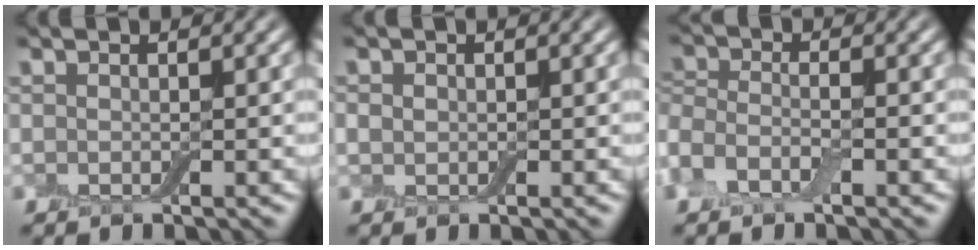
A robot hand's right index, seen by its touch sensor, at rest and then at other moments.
{"total": 0.9, "force": [0.0, 0.8, 0.2], "torque": [-0.004, 0.001, -0.004]}
{"total": 2.7, "force": [-1.3, 1.4, 1.9], "torque": [-0.047, 0.003, -0.038]}